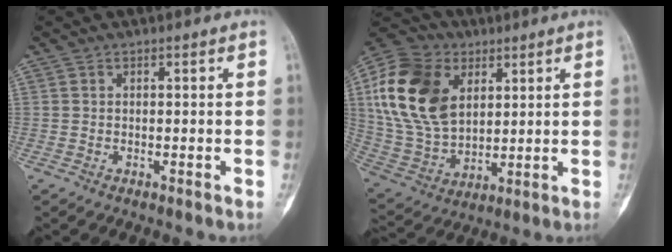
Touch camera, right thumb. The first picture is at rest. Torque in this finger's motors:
{"motor_torque": [0.86, 2.82, 0.84, -0.41, 0.20]}